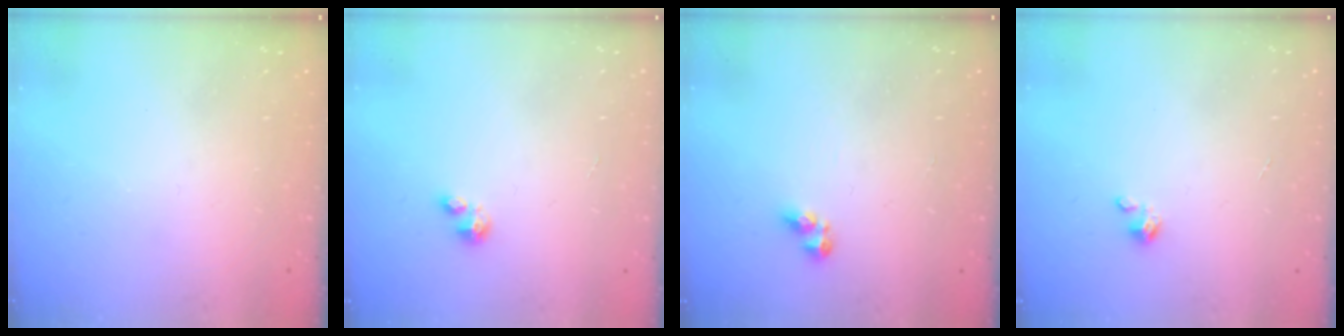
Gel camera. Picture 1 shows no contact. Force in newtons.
{"total": 1.7, "press": 1.7, "slide": 0.4}
{"total": 5.5, "press": 5.5, "slide": 0.6}
{"total": 1.4, "press": 1.4, "slide": 0.3}